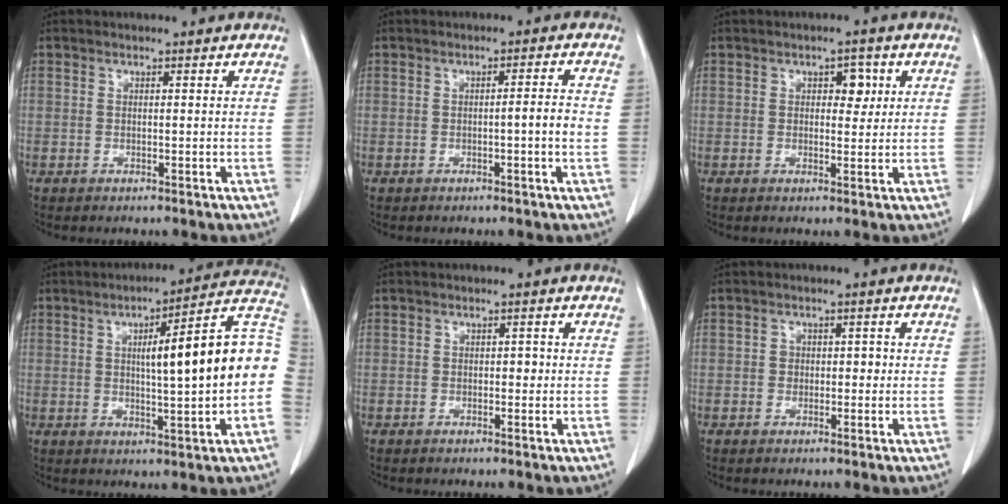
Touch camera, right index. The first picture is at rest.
{"total": 2.7, "force": [-0.6, -0.3, 2.6], "torque": [-0.036, 0.001, -0.011]}
{"total": 3.1, "force": [1.0, 1.8, 2.3], "torque": [-0.026, 0.006, 0.014]}
{"total": 16.8, "force": [0.6, 1.5, 16.7], "torque": [-0.214, 0.035, 0.006]}
{"total": 1.2, "force": [-0.2, 0.8, 0.9], "torque": [-0.005, 0.003, -0.005]}
{"total": 1.9, "force": [-0.1, 1.5, 1.1], "torque": [-0.009, 0.007, -0.004]}